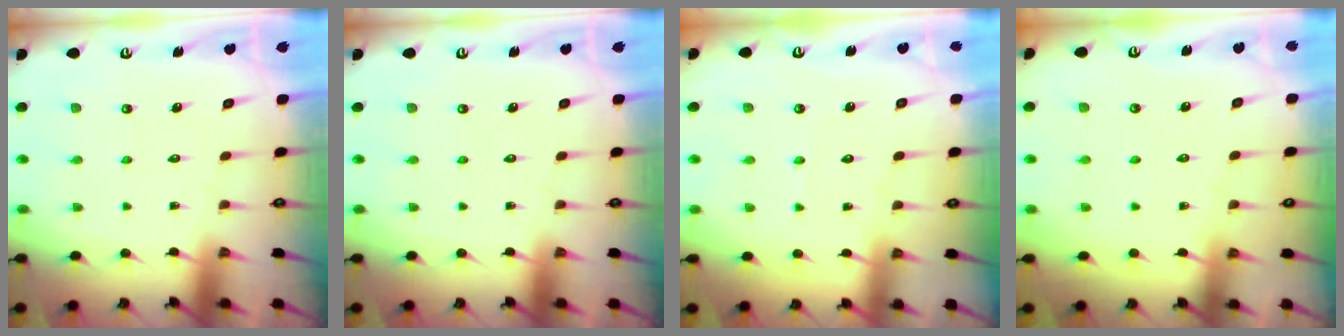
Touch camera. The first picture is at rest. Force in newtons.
{"total": 0.0}
{"total": 2.6, "press": 2.6, "slide": 0.3}
{"total": 2.4, "press": 2.4, "slide": 0.4}